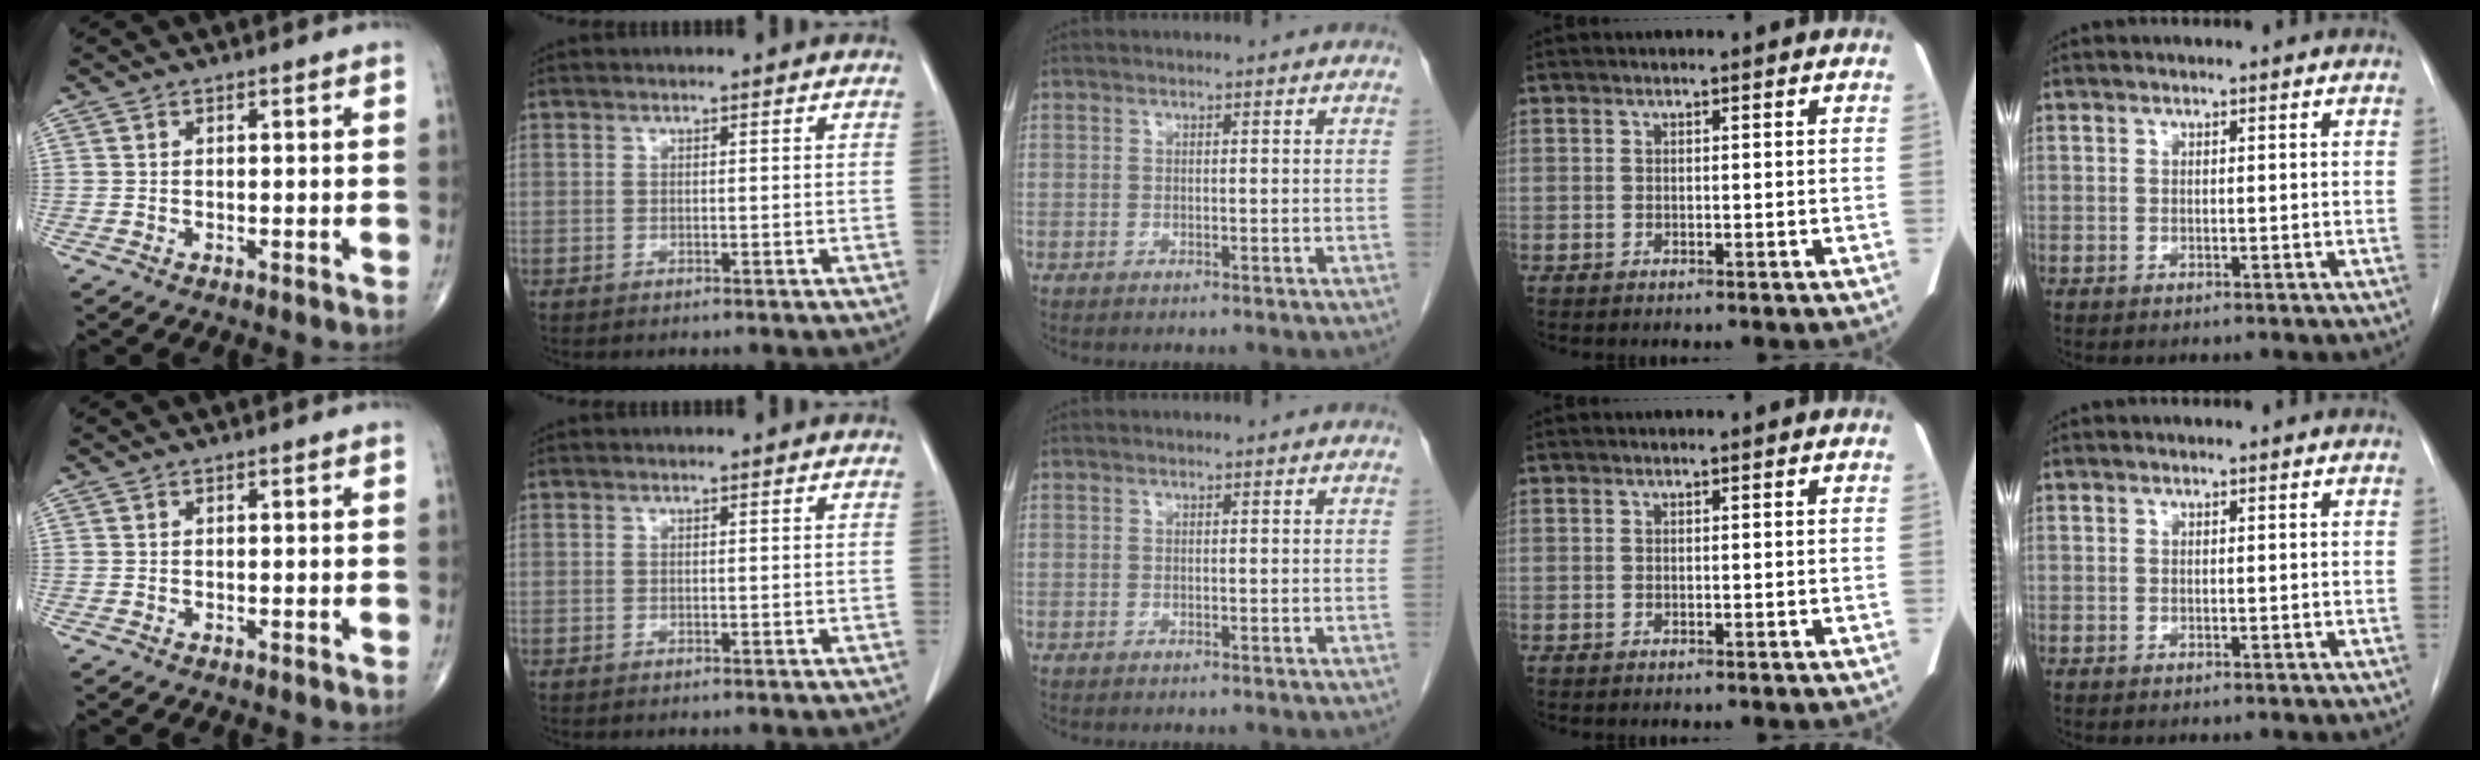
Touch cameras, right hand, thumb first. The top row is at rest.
{}